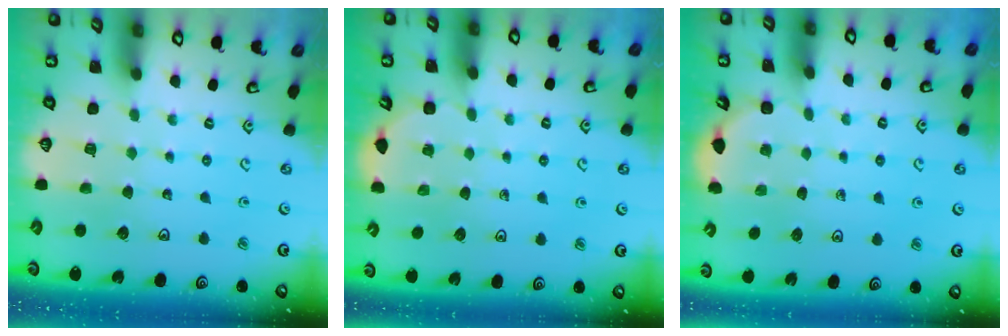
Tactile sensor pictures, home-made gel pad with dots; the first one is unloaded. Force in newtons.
{"total": 2.2, "press": 2.0, "slide": 1.1}
{"total": 2.2, "press": 1.2, "slide": 1.9}